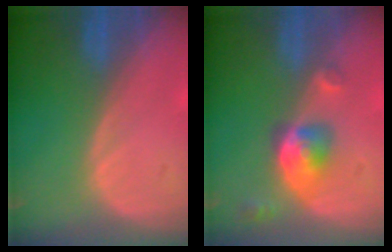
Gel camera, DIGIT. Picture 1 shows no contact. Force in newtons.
{"total": 5.2, "press": 4.7, "slide": 2.2}